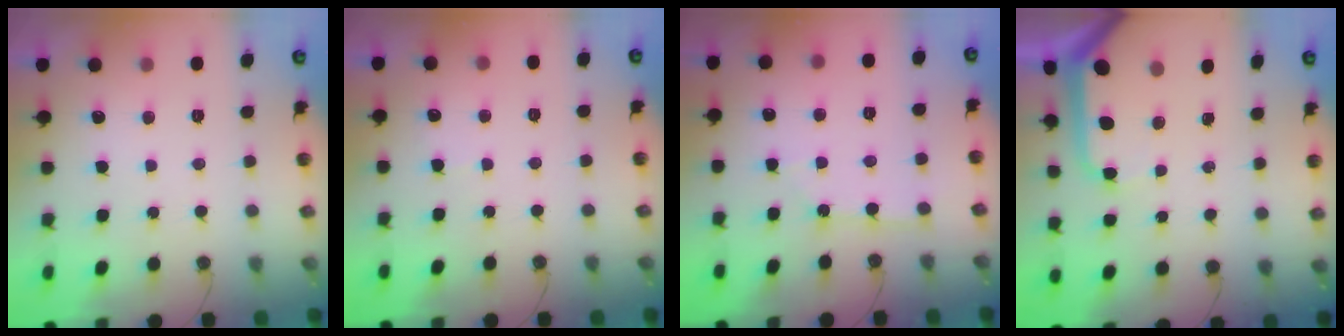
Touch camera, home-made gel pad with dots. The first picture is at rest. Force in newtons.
{"total": 2.7, "press": 2.7, "slide": 0.3}
{"total": 2.0, "press": 2.0, "slide": 0.3}
{"total": 10.5, "press": 10.4, "slide": 1.1}